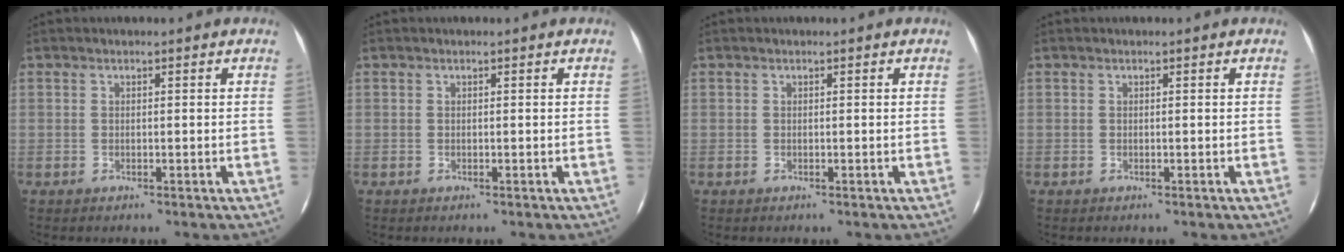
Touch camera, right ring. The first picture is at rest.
{"total": 0.0}
{"total": 0.0}
{"total": 0.0}